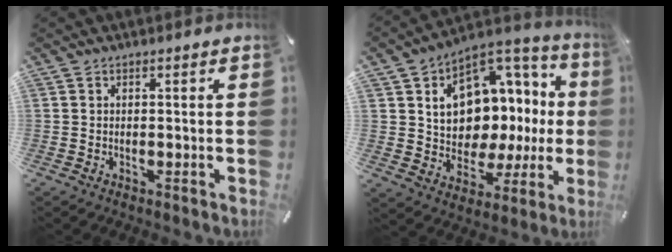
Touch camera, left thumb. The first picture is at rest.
{"total": 13.0, "force": [3.8, 10.2, 7.1], "torque": [-0.095, -0.054, 0.071]}